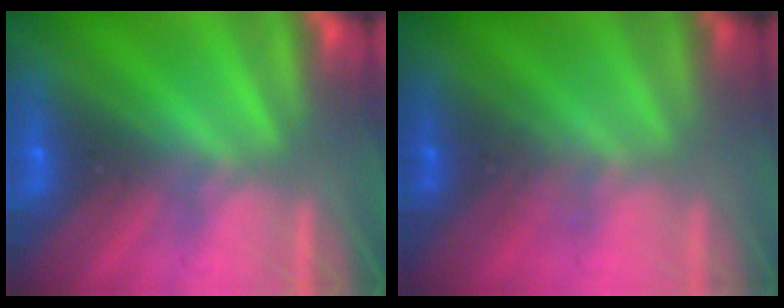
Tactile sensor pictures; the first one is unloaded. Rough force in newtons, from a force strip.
{"total": 1.7}